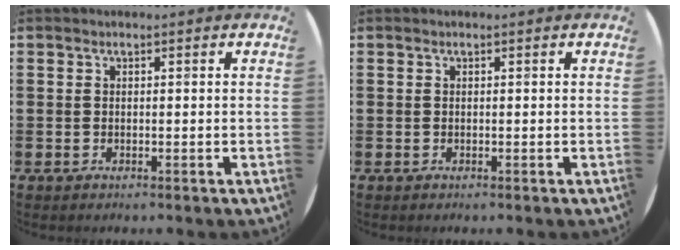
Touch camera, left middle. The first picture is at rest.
{"total": 0.0}